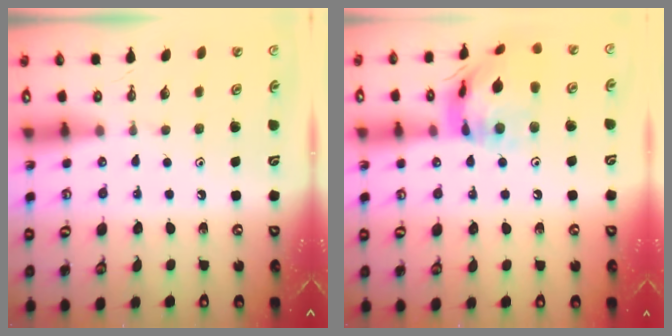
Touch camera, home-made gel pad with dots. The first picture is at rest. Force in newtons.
{"total": 16.8, "press": 16.7, "slide": 1.8}